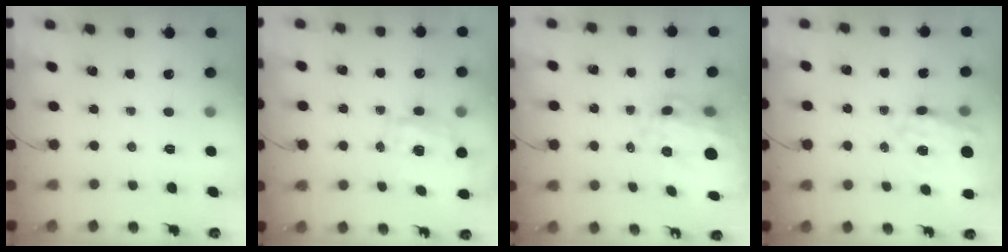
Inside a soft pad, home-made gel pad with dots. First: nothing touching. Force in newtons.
{"total": 1.2, "press": 1.1, "slide": 0.5}
{"total": 14.0, "press": 13.8, "slide": 2.7}
{"total": 19.0, "press": 18.6, "slide": 3.6}